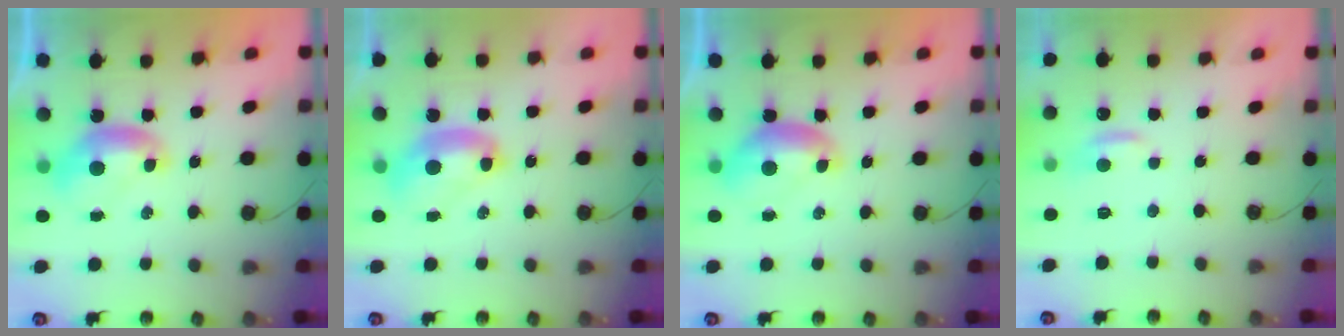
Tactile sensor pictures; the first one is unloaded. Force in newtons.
{"total": 2.9, "press": 2.9, "slide": 0.1}
{"total": 0.0}
{"total": 0.6, "press": 0.1, "slide": 0.6}